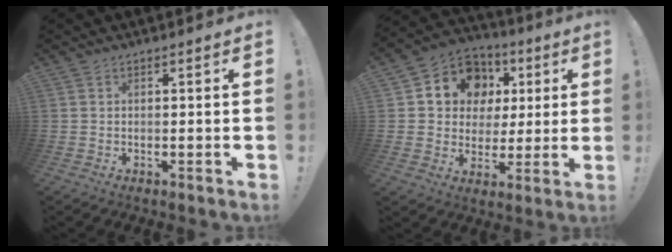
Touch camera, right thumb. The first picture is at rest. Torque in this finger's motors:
{"motor_torque": [1.78, 1.94, 0.11, -0.06, 0.02]}